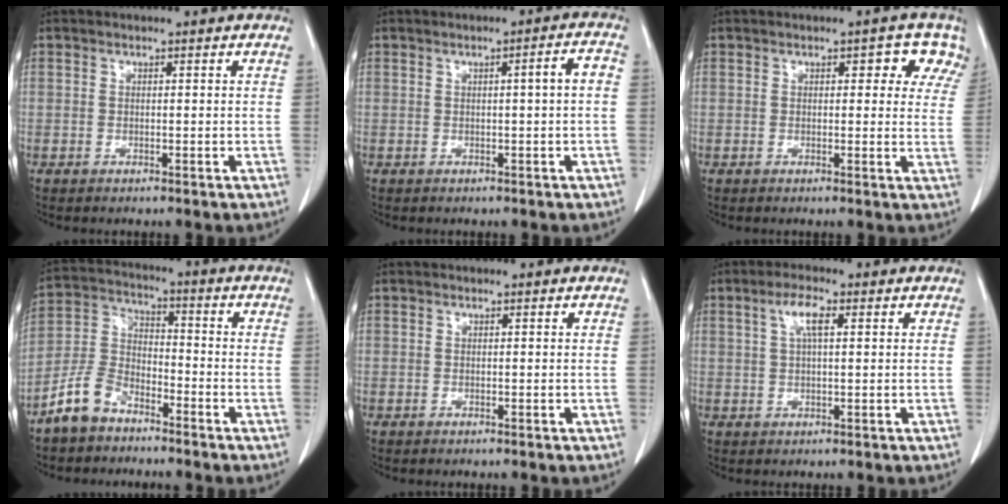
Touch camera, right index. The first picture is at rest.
{"total": 2.8, "force": [-0.1, 0.0, 2.8], "torque": [-0.040, 0.007, 0.001]}
{"total": 4.6, "force": [2.4, 2.6, 2.9], "torque": [-0.014, 0.011, 0.016]}
{"total": 8.0, "force": [-5.9, 4.1, 3.4], "torque": [-0.089, 0.006, -0.123]}
{"total": 0.0}
{"total": 4.0, "force": [1.5, 0.8, 3.6], "torque": [-0.075, 0.011, 0.030]}